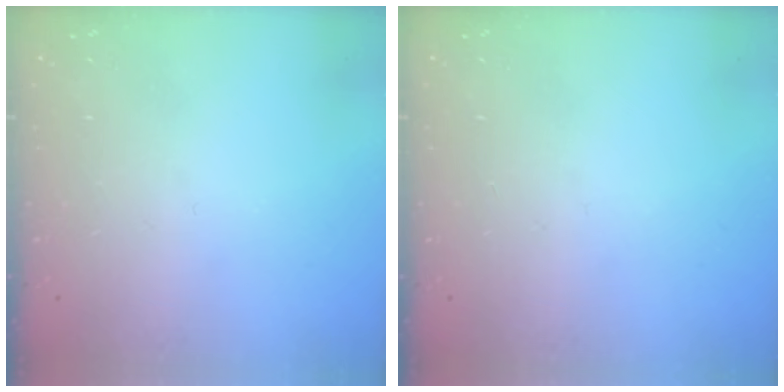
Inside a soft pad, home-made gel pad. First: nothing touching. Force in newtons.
{"total": 0.0}